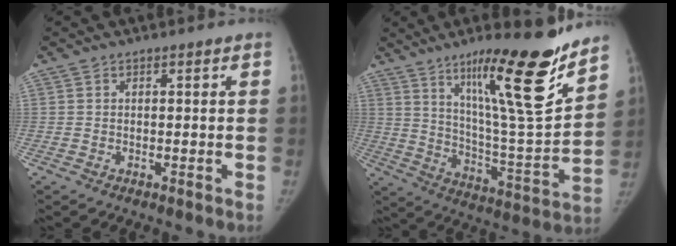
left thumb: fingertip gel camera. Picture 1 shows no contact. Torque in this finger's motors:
{"motor_torque": [0.44, 0.18, 1.51, -1.26, 0.30]}